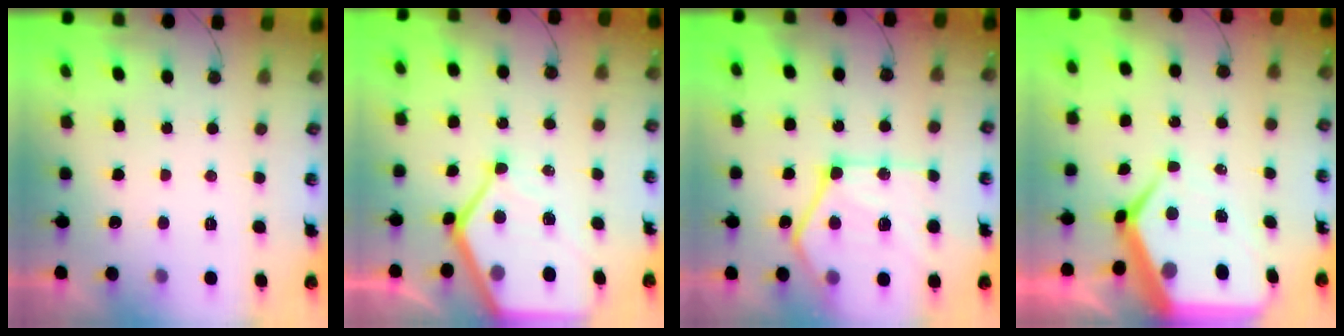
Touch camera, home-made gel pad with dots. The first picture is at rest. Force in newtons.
{"total": 15.5, "press": 15.5, "slide": 1.4}
{"total": 22.1, "press": 21.9, "slide": 2.3}
{"total": 13.8, "press": 13.8, "slide": 1.2}